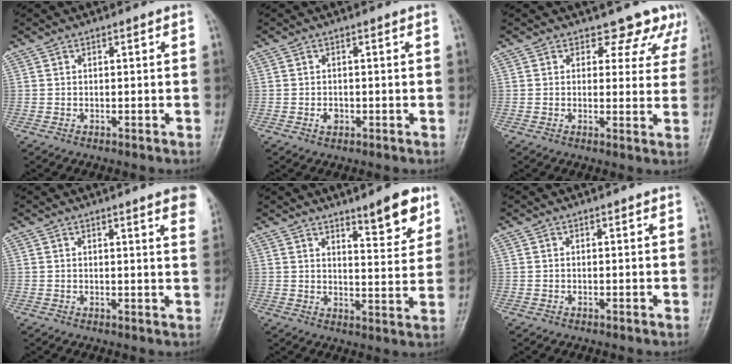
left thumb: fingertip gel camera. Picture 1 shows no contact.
{"total": 1.5, "force": [-0.4, 1.2, 0.9], "torque": [-0.011, 0.002, -0.006]}
{"total": 7.1, "force": [5.8, 4.0, 0.9], "torque": [0.036, -0.028, 0.047]}
{"total": 7.5, "force": [5.0, 1.0, 5.5], "torque": [-0.050, -0.009, 0.045]}
{"total": 8.5, "force": [5.8, 2.1, 5.8], "torque": [-0.063, -0.042, 0.083]}
{"total": 0.0}